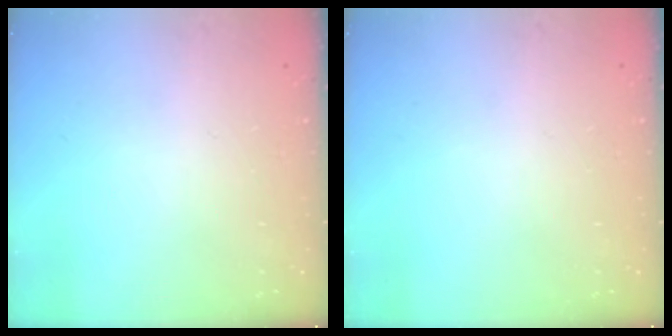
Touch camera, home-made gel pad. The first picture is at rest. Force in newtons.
{"total": 0.0}